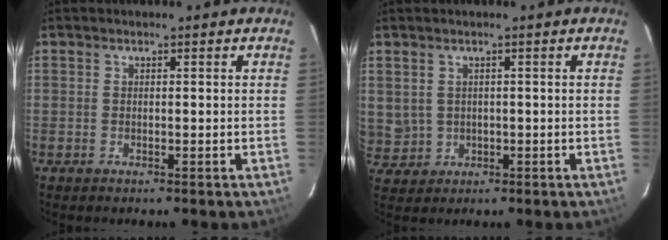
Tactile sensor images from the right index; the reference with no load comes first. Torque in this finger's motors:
{"motor_torque": [0.04, 0.13, 0.04, 0.01]}